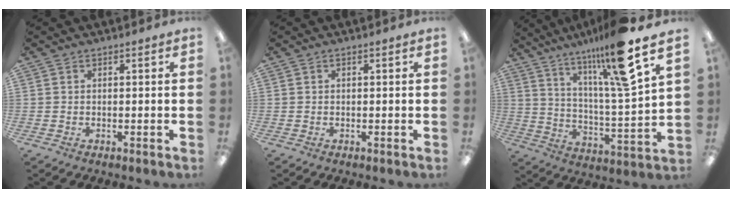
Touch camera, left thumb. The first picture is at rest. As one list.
[{"total": 0.0}, {"total": 16.6, "force": [11.7, 1.6, 11.8], "torque": [-0.208, -0.053, 0.178]}]